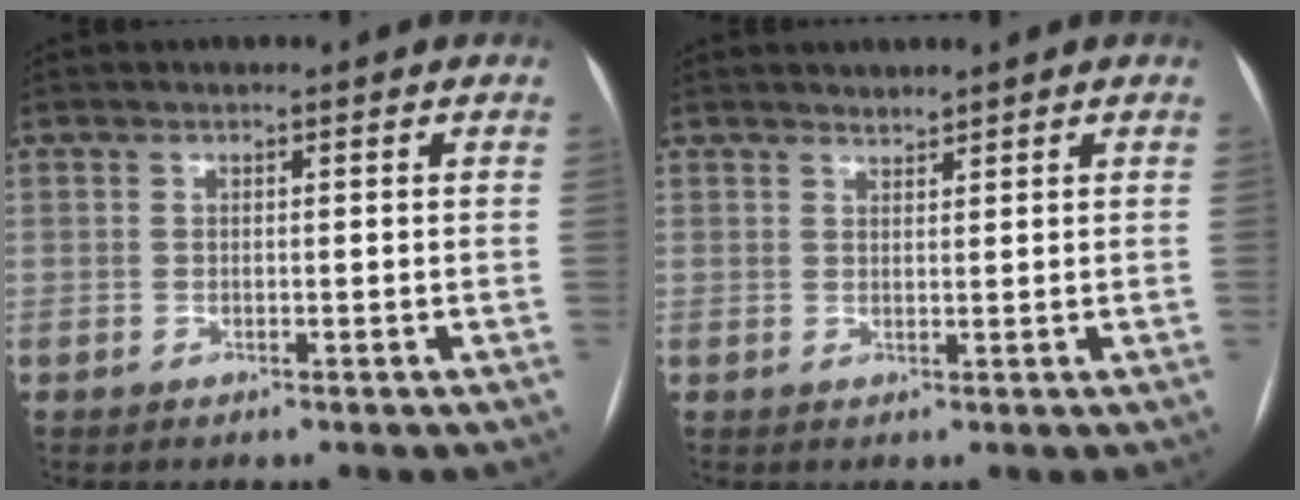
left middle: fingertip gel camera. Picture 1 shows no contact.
{"total": 1.1, "force": [1.1, 0.0, 0.0], "torque": [-0.005, 0.001, 0.022]}